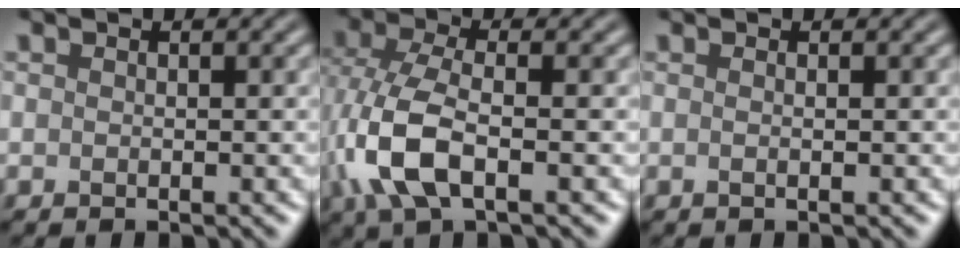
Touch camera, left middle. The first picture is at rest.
{"total": 6.1, "force": [-1.5, 3.0, 5.1], "torque": [-0.131, 0.005, -0.034]}
{"total": 0.5, "force": [0.0, 0.0, 0.5], "torque": [-0.007, -0.002, -0.001]}